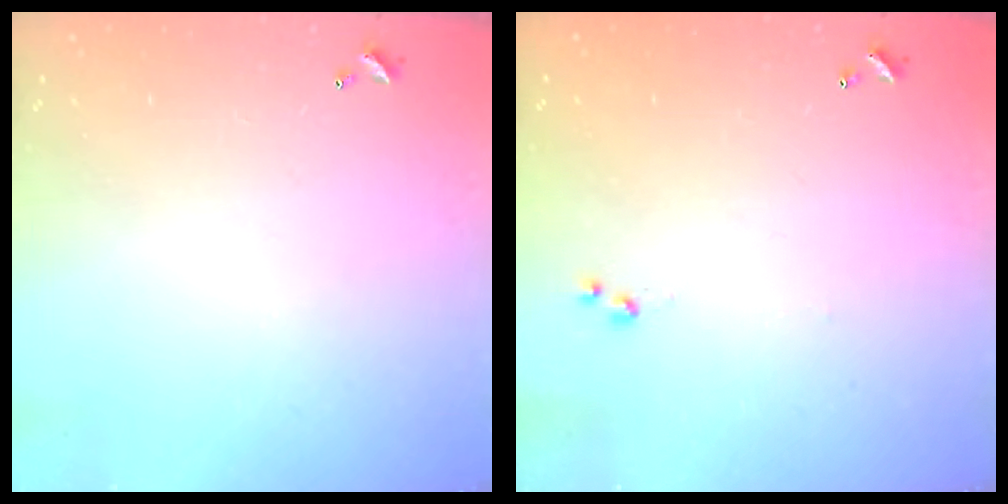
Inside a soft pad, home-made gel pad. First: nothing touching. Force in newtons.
{"total": 3.0, "press": 3.0, "slide": 0.4}